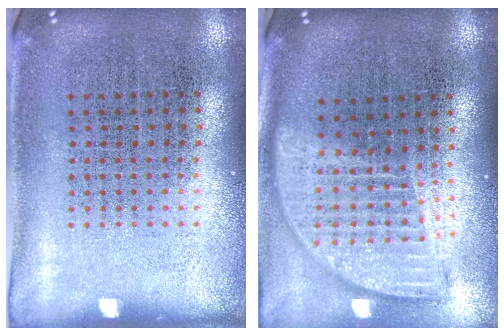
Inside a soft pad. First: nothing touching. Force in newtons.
{"total": 1.9, "press": 1.5, "slide": 1.1}